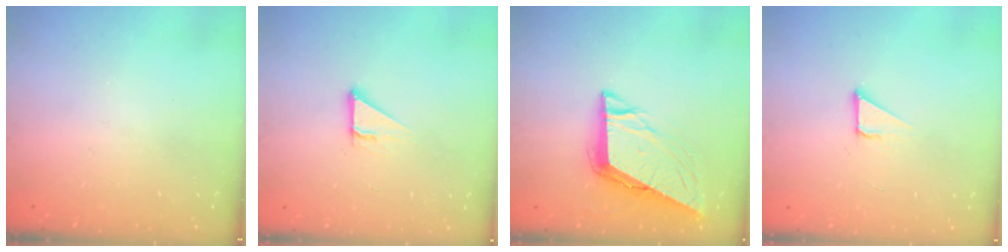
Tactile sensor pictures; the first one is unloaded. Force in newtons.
{"total": 3.4, "press": 3.4, "slide": 0.3}
{"total": 9.6, "press": 9.4, "slide": 2.1}
{"total": 3.2, "press": 3.2, "slide": 0.2}